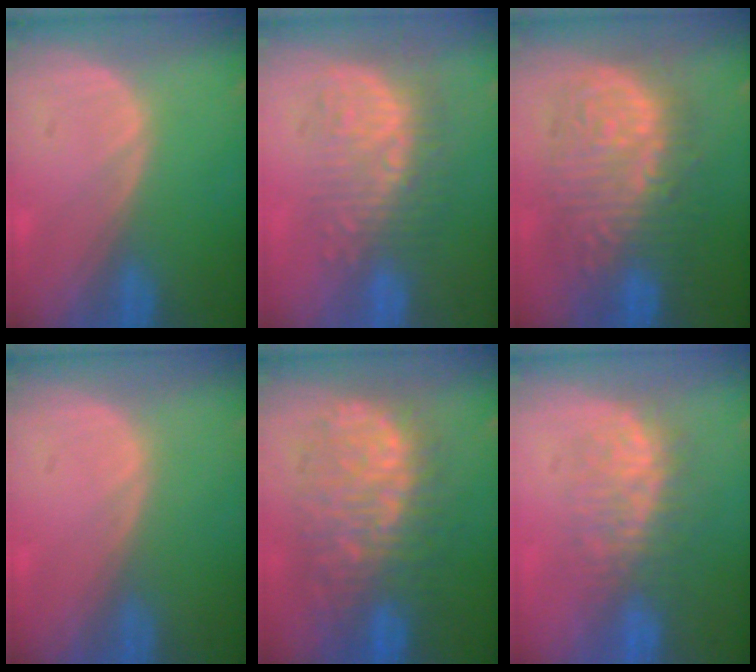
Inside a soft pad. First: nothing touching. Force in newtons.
{"total": 10.0, "press": 8.7, "slide": 4.8}
{"total": 12.1, "press": 12.0, "slide": 1.1}
{"total": 0.0}
{"total": 11.9, "press": 11.8, "slide": 1.4}
{"total": 7.5, "press": 7.3, "slide": 1.7}